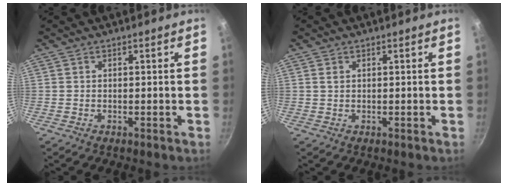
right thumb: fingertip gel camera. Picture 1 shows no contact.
{"total": 1.1, "force": [0.4, 0.8, 0.7], "torque": [-0.012, 0.001, 0.008]}